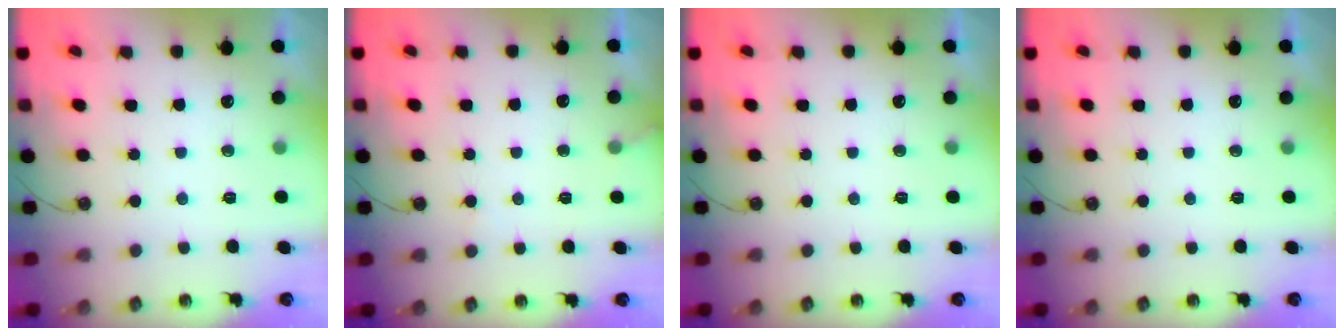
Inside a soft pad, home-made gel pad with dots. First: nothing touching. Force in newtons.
{"total": 5.1, "press": 5.0, "slide": 0.3}
{"total": 0.0}
{"total": 0.0}